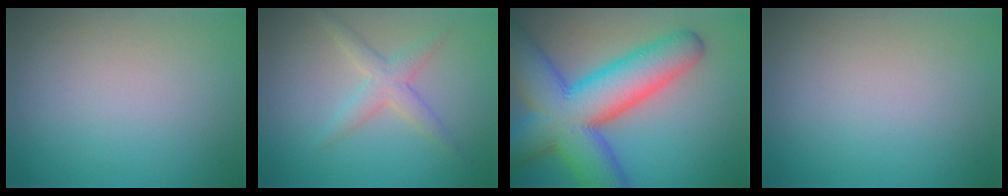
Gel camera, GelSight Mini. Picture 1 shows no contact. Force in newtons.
{"total": 2.4, "press": 2.4, "slide": 0.1}
{"total": 13.4, "press": 13.4, "slide": 0.5}
{"total": 0.0}